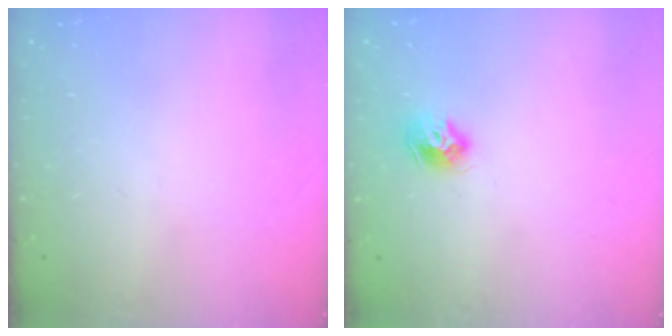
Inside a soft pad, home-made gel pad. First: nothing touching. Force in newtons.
{"total": 8.7, "press": 8.7, "slide": 0.4}